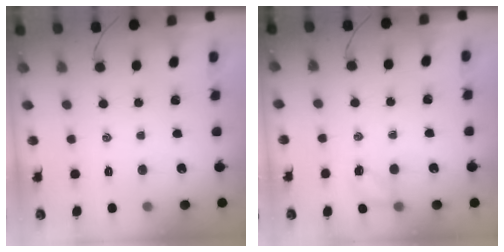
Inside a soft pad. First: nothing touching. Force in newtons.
{"total": 4.7, "press": 4.5, "slide": 1.2}